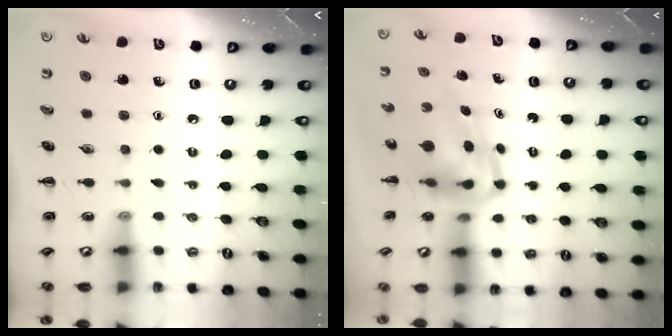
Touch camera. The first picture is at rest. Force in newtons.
{"total": 5.1, "press": 5.0, "slide": 1.1}